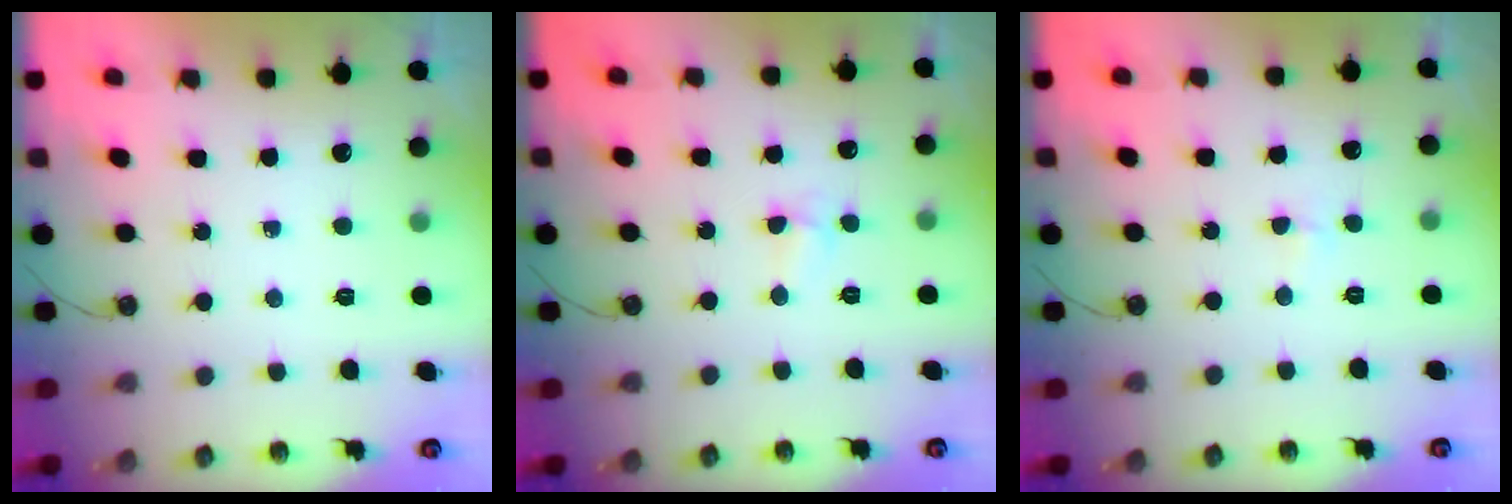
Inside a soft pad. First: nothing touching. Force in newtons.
{"total": 4.4, "press": 4.4, "slide": 0.6}
{"total": 4.2, "press": 2.3, "slide": 3.5}